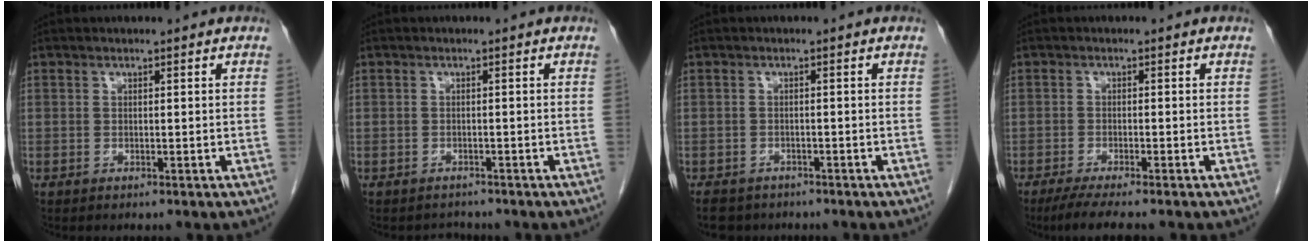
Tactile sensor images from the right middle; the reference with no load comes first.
{"total": 1.5, "force": [-1.3, 0.7, -0.4], "torque": [0.002, -0.003, -0.021]}
{"total": 5.1, "force": [-4.2, 2.7, 1.1], "torque": [-0.016, -0.001, -0.057]}
{"total": 5.3, "force": [-4.2, 0.1, 3.2], "torque": [-0.050, -0.013, -0.068]}